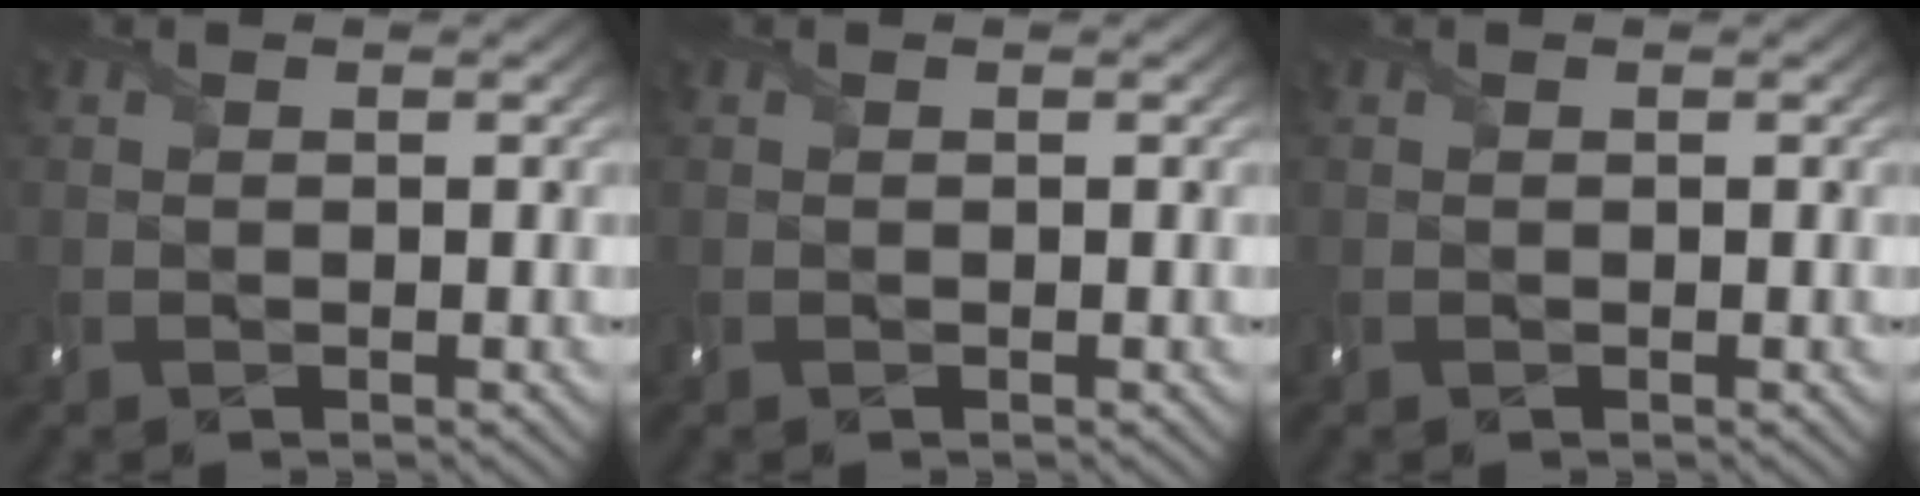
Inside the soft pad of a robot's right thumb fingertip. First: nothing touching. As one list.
[{"total": 0.0}, {"total": 0.0}]